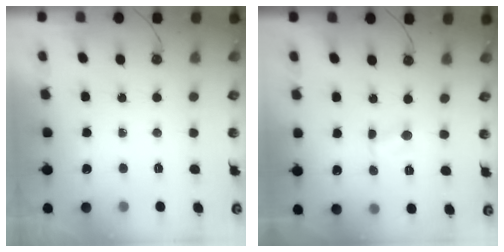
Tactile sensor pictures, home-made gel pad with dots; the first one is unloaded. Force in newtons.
{"total": 1.4, "press": 1.3, "slide": 0.3}